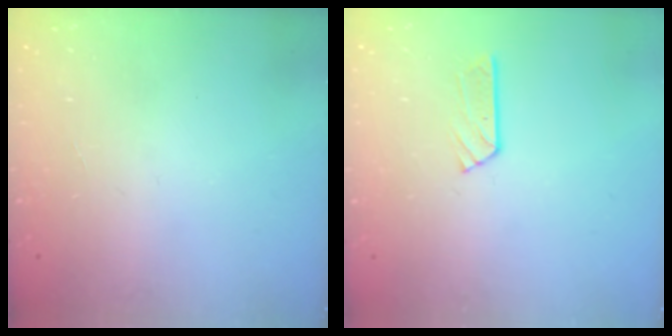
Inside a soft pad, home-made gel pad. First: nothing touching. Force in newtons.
{"total": 3.3, "press": 3.3, "slide": 0.3}